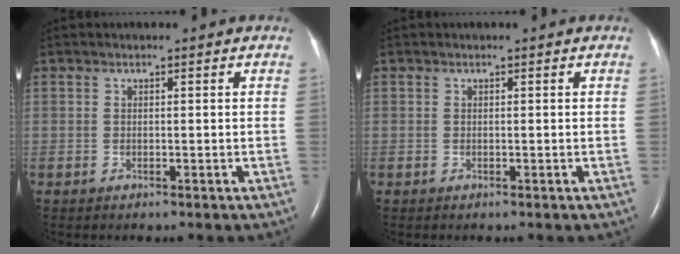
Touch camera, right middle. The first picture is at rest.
{"total": 0.0}